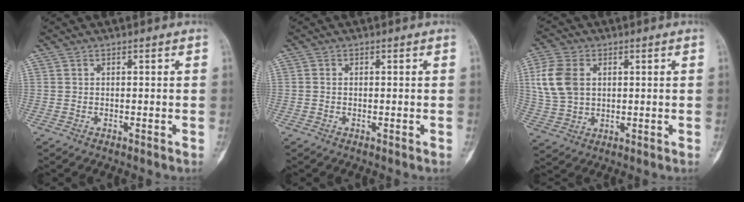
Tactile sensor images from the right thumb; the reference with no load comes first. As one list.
[{"total": 0.5, "force": [-0.1, 0.4, 0.3], "torque": [-0.006, 0.001, -0.003]}, {"total": 10.2, "force": [2.2, 7.2, 6.9], "torque": [-0.144, 0.002, 0.049]}]